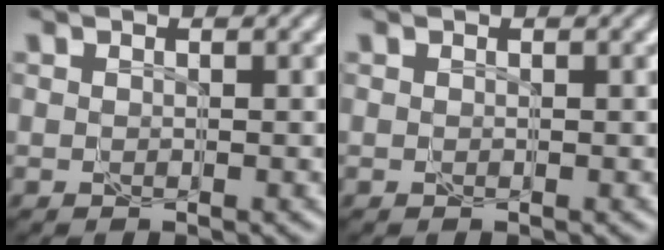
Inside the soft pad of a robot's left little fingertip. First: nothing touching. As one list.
[{"total": 0.0}]